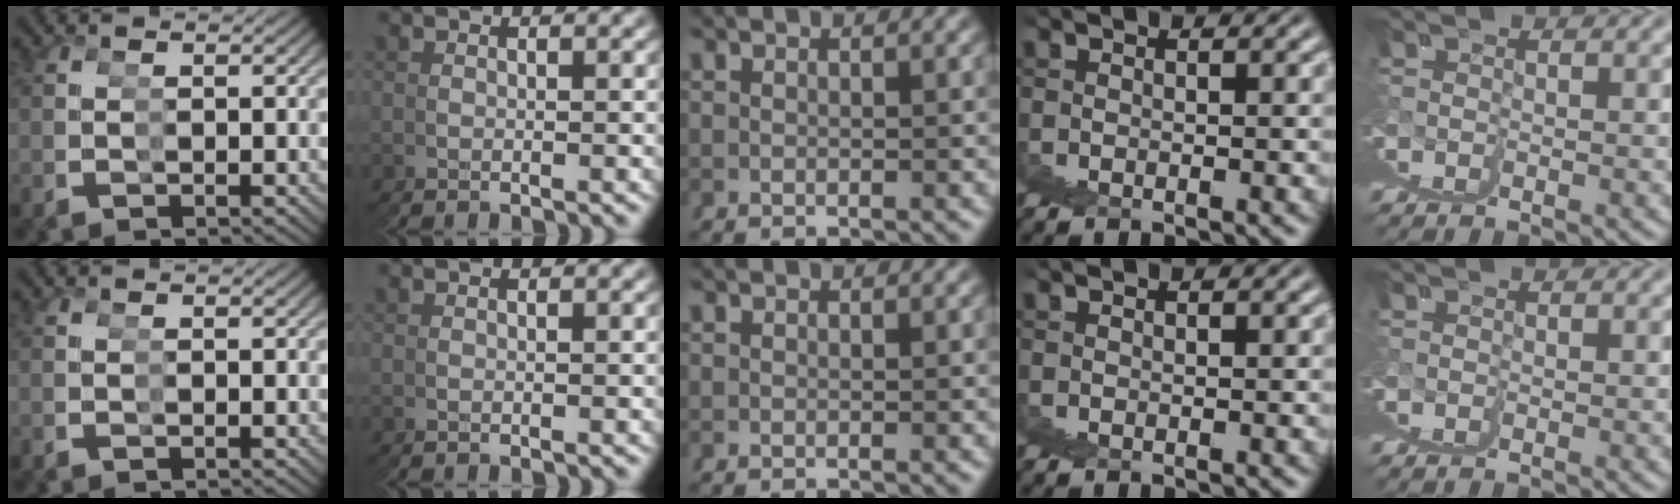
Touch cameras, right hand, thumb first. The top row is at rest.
{}